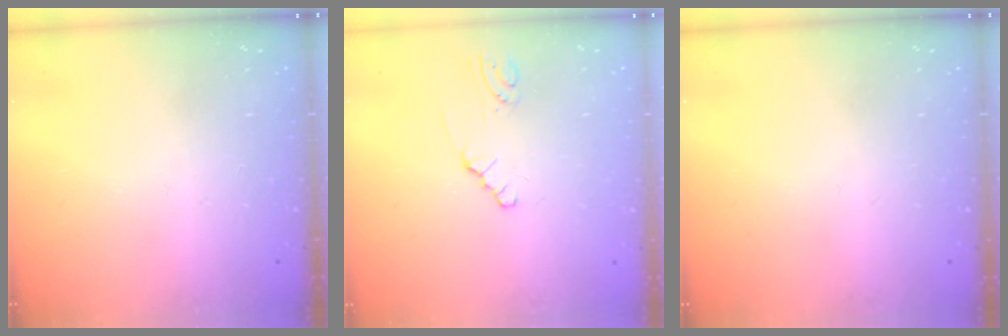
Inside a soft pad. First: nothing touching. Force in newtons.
{"total": 0.9, "press": 0.8, "slide": 0.2}
{"total": 0.0}